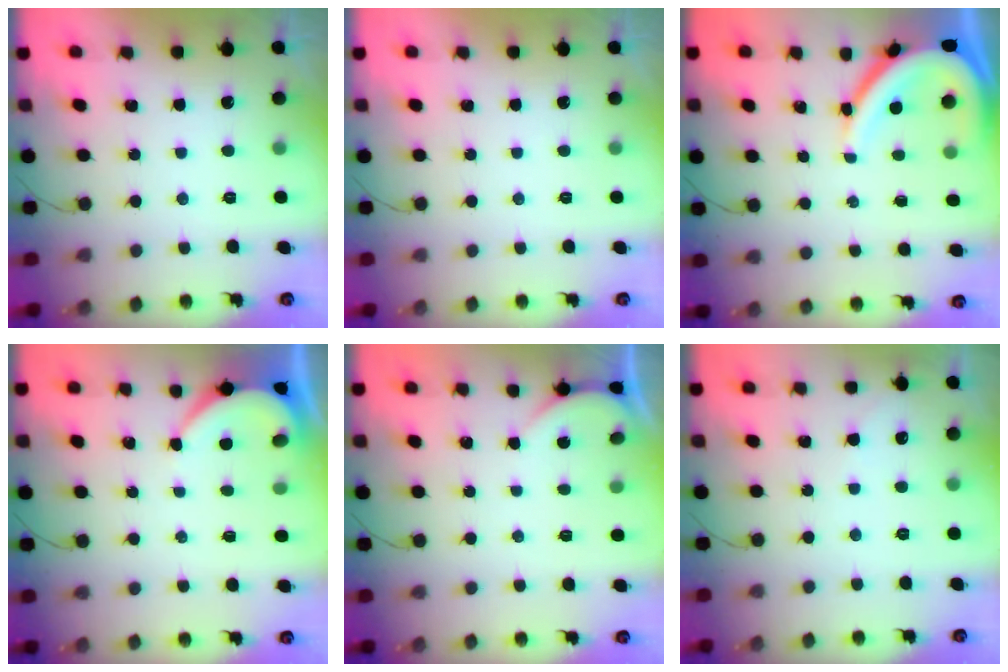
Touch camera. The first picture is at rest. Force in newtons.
{"total": 0.0}
{"total": 10.9, "press": 10.8, "slide": 1.1}
{"total": 3.9, "press": 3.9, "slide": 0.3}
{"total": 1.6, "press": 1.6, "slide": 0.1}
{"total": 2.9, "press": 2.9, "slide": 0.4}